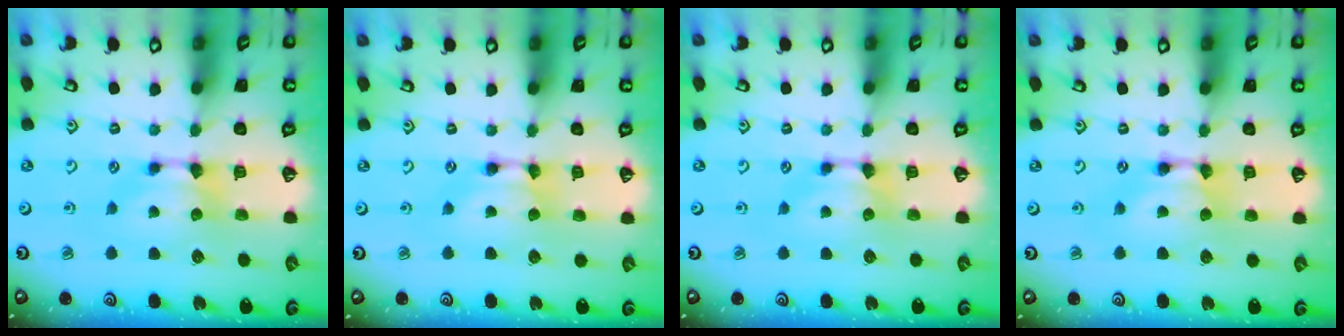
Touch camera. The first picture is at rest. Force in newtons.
{"total": 1.8, "press": 1.8, "slide": 0.1}
{"total": 0.0}
{"total": 1.9, "press": 1.9, "slide": 0.1}